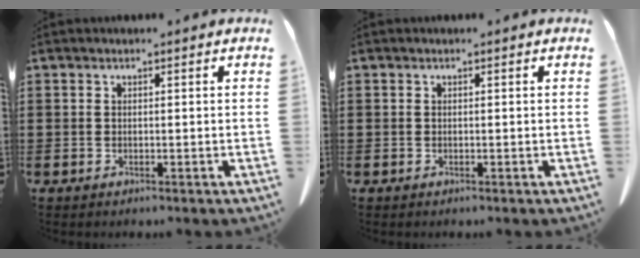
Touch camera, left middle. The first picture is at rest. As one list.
[{"total": 0.0}]